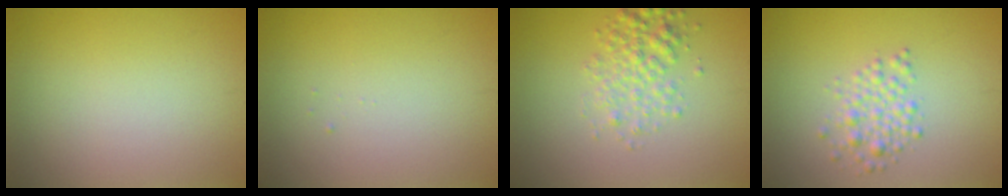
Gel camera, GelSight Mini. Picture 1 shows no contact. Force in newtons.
{"total": 0.0}
{"total": 3.0, "press": 3.0, "slide": 0.1}
{"total": 2.5, "press": 2.5, "slide": 0.1}